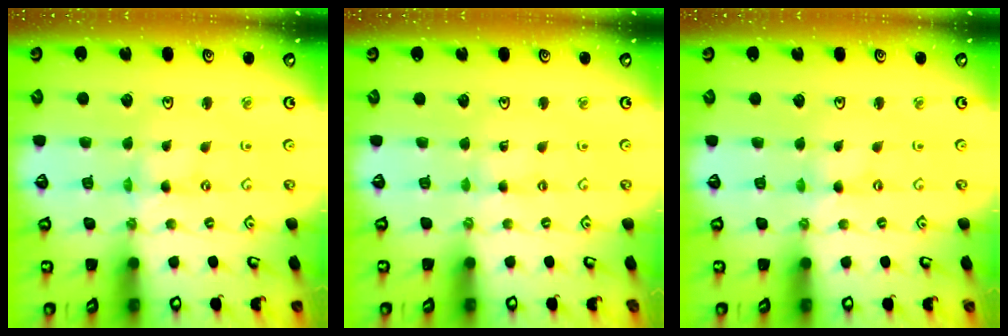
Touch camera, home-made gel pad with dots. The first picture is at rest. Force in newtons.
{"total": 1.7, "press": 1.6, "slide": 0.4}
{"total": 0.0}